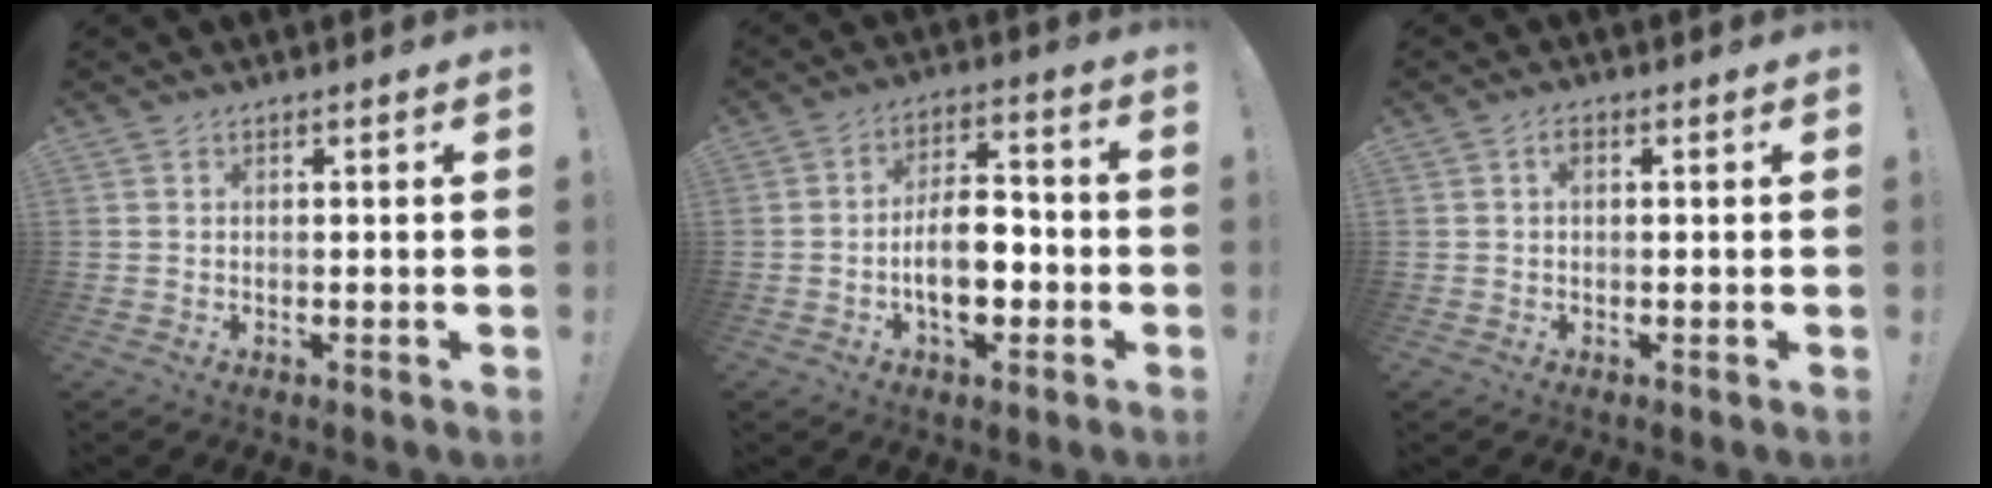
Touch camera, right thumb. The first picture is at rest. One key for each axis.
{"total": 11.9, "fx": -3.3, "fy": 6.7, "fz": 9.3, "tx": -0.149, "ty": 0.012, "tz": -0.061}
{"total": 1.3, "fx": 0.3, "fy": 0.6, "fz": 1.1, "tx": -0.016, "ty": 0.001, "tz": 0.002}